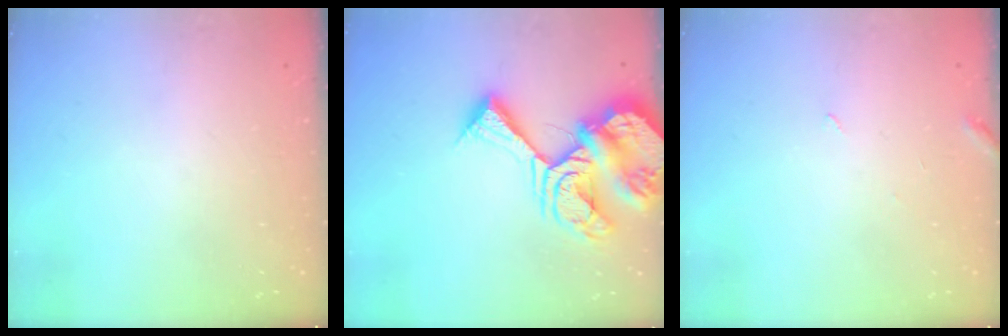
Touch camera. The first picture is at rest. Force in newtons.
{"total": 19.2, "press": 19.1, "slide": 2.4}
{"total": 3.0, "press": 3.0, "slide": 0.2}